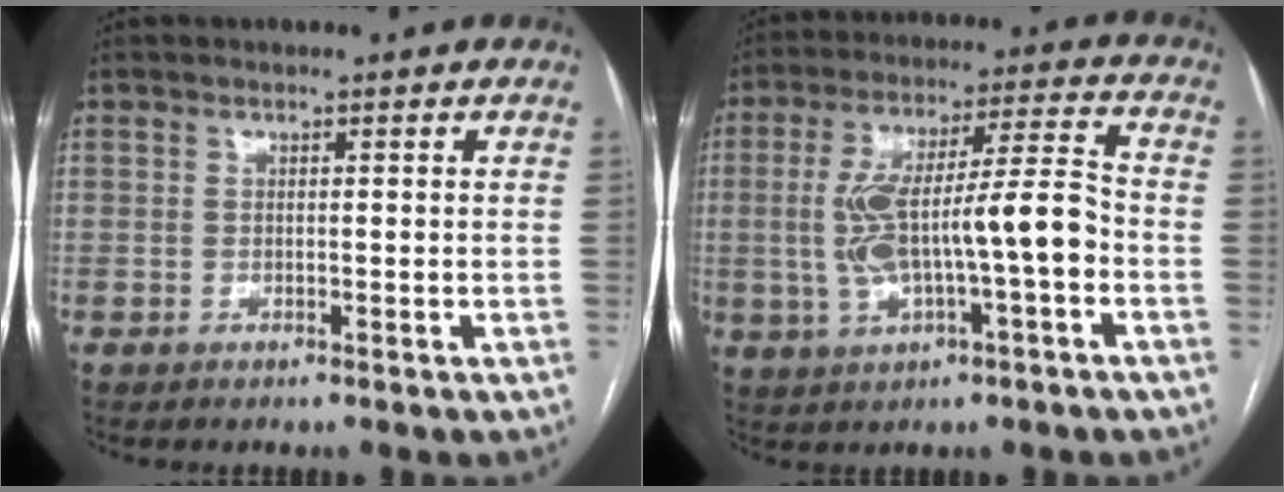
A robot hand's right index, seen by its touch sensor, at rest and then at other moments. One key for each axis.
{"total": 13.9, "fx": -2.1, "fy": 2.5, "fz": 13.5, "tx": -0.250, "ty": 0.026, "tz": -0.027}